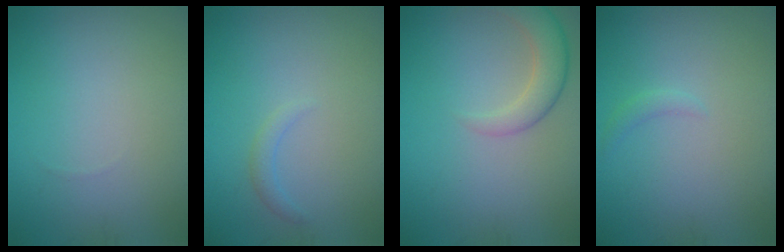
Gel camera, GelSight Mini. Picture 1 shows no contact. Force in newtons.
{"total": 1.0, "press": 1.0, "slide": 0.2}
{"total": 3.4, "press": 3.4, "slide": 0.2}
{"total": 0.8, "press": 0.8, "slide": 0.1}